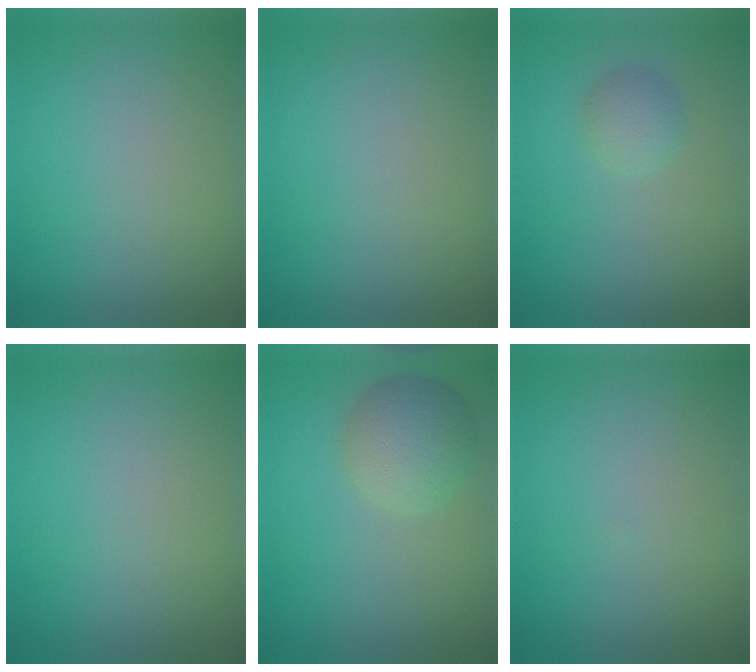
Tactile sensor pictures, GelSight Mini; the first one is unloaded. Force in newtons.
{"total": 0.0}
{"total": 1.8, "press": 1.8, "slide": 0.1}
{"total": 0.0}
{"total": 4.2, "press": 4.2, "slide": 0.2}
{"total": 0.0}